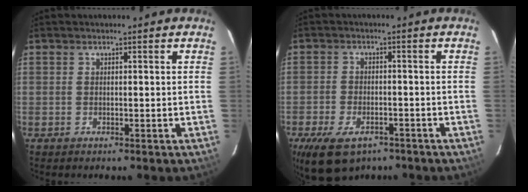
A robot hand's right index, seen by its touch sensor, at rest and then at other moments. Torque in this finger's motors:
{"motor_torque": [1.18, -0.95, 0.23, 0.08]}